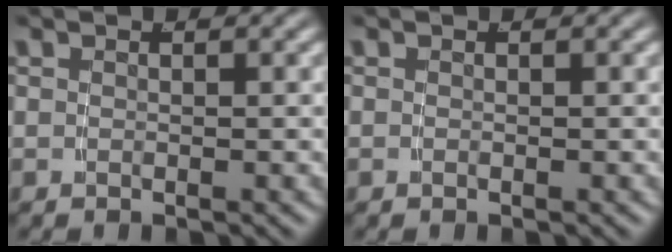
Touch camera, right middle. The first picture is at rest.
{"total": 0.0}